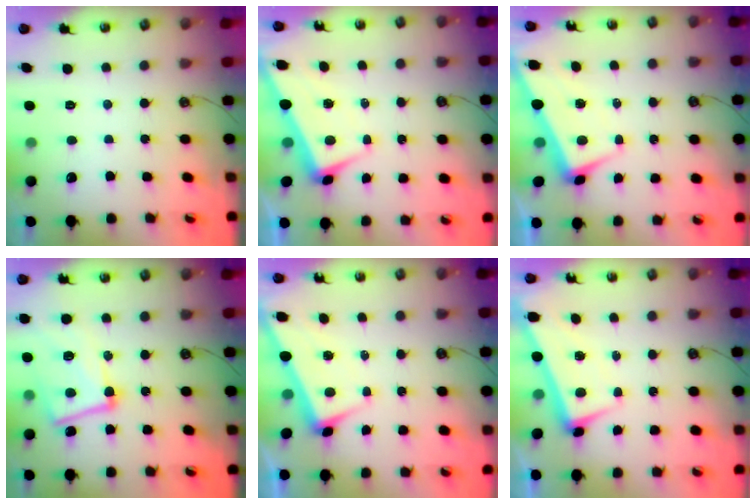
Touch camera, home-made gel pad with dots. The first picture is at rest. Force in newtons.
{"total": 1.0, "press": 0.7, "slide": 0.7}
{"total": 1.0, "press": 0.7, "slide": 0.7}
{"total": 11.8, "press": 11.6, "slide": 2.0}
{"total": 2.0, "press": 1.9, "slide": 0.6}
{"total": 1.9, "press": 1.3, "slide": 1.4}